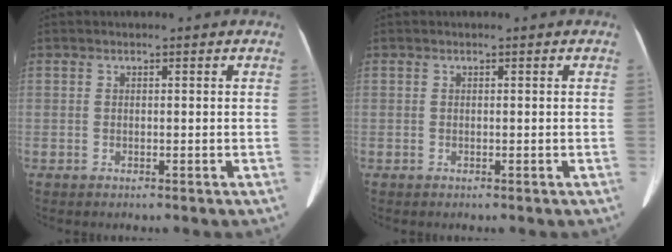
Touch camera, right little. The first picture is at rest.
{"total": 0.0}